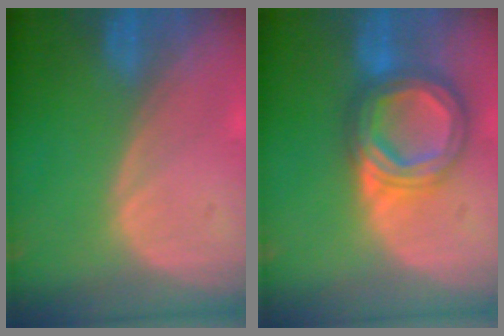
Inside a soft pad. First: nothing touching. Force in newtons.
{"total": 8.6, "press": 8.6, "slide": 0.6}